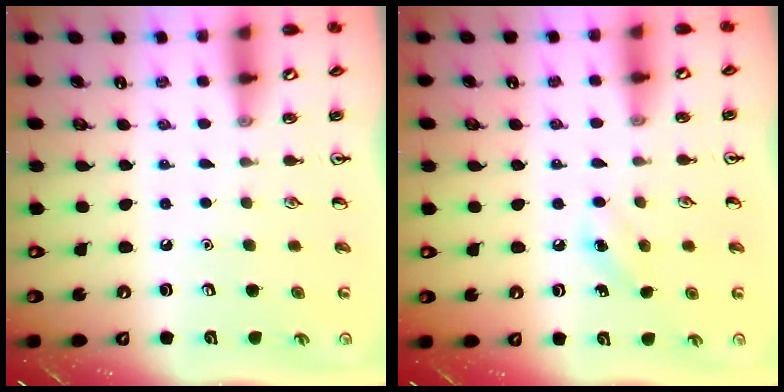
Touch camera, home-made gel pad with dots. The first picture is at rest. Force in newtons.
{"total": 6.9, "press": 6.6, "slide": 2.1}